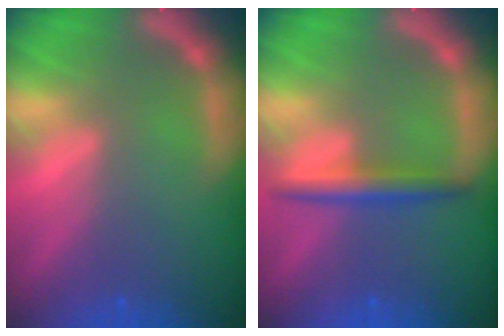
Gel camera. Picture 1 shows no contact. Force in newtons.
{"total": 3.0}